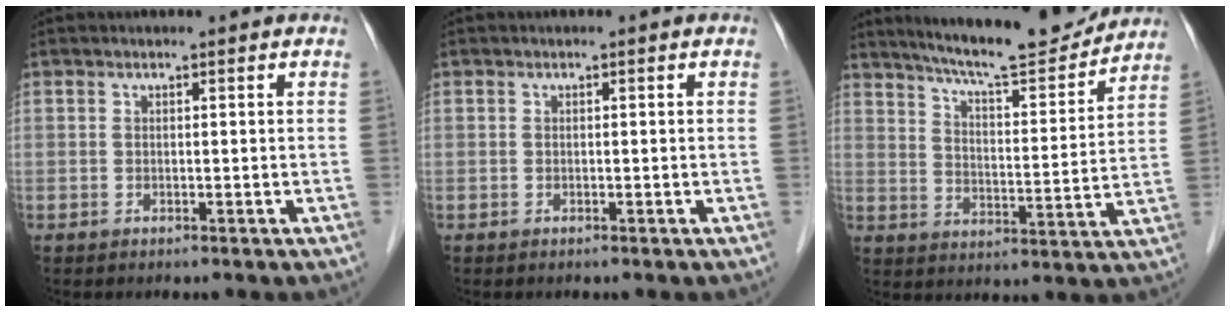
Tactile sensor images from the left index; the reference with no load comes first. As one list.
[{"total": 0.0}, {"total": 15.5, "force": [14.2, 1.4, 5.9], "torque": [-0.097, -0.011, 0.208]}]